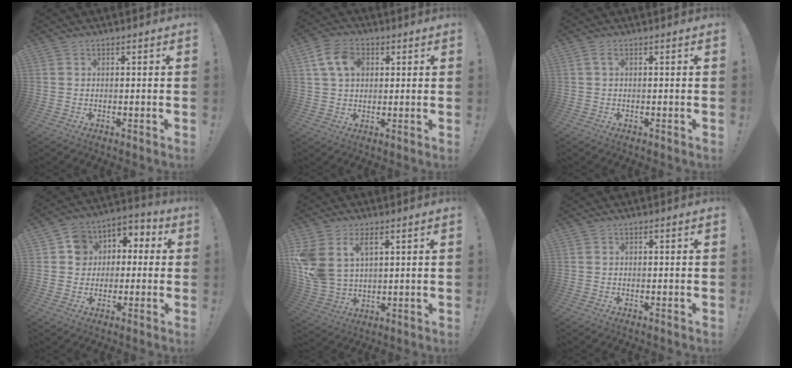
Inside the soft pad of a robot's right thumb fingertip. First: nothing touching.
{"total": 10.0, "force": [3.3, 7.1, 6.2], "torque": [-0.118, 0.009, 0.064]}
{"total": 1.6, "force": [0.4, 0.4, 1.5], "torque": [-0.032, 0.003, 0.007]}
{"total": 9.2, "force": [0.0, 8.6, 3.2], "torque": [-0.041, 0.011, 0.006]}
{"total": 11.0, "force": [5.3, 7.1, 6.4], "torque": [-0.148, -0.025, 0.102]}
{"total": 0.0}